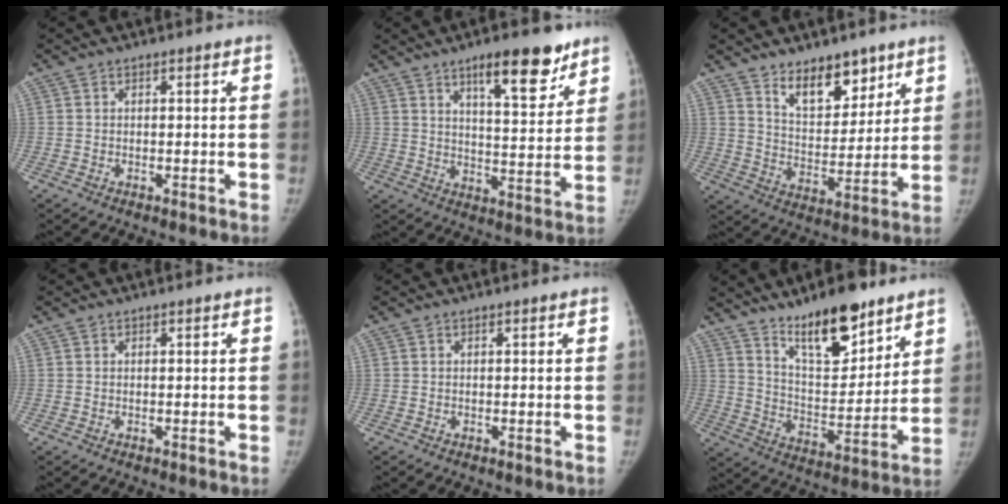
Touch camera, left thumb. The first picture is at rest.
{"total": 12.8, "force": [8.4, 3.9, 8.9], "torque": [-0.099, -0.049, 0.127]}
{"total": 11.5, "force": [7.9, 5.8, 6.0], "torque": [-0.055, -0.061, 0.139]}
{"total": 0.0}
{"total": 0.0}
{"total": 15.9, "force": [11.5, 5.6, 9.5], "torque": [-0.114, -0.079, 0.197]}